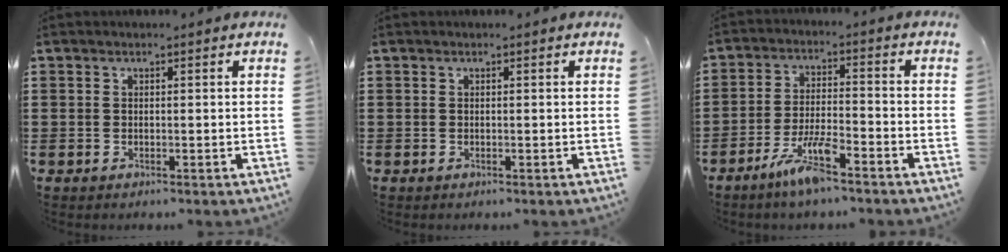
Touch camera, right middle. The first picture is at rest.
{"total": 0.0}
{"total": 6.8, "force": [-4.8, 1.2, 4.6], "torque": [-0.099, -0.004, -0.090]}